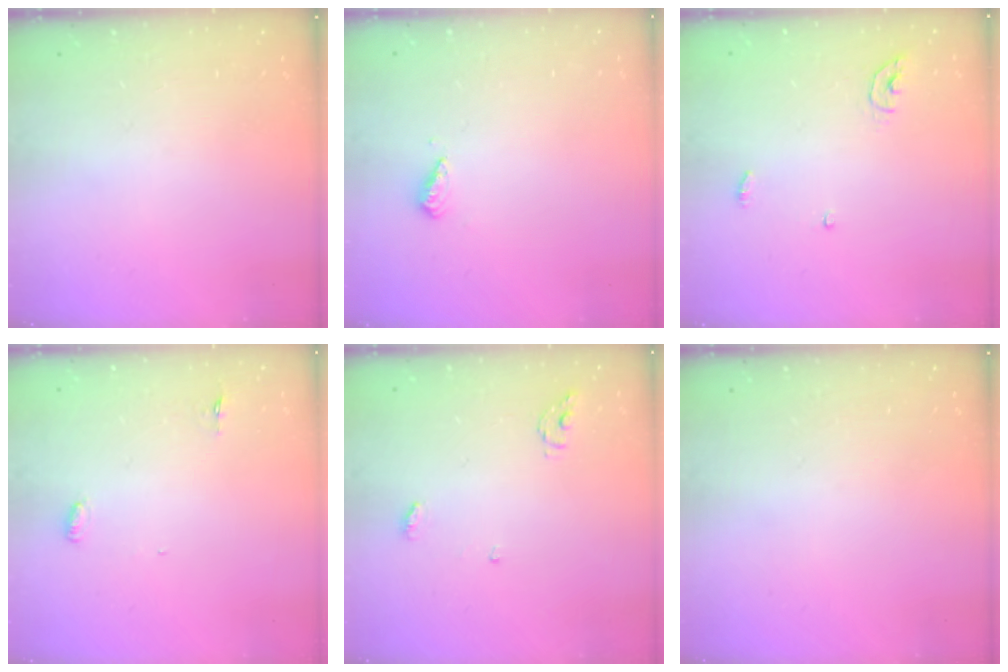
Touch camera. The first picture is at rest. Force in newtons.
{"total": 2.8, "press": 2.8, "slide": 0.7}
{"total": 4.3, "press": 4.3, "slide": 0.3}
{"total": 3.0, "press": 2.8, "slide": 0.9}
{"total": 4.4, "press": 4.4, "slide": 0.3}
{"total": 0.0}